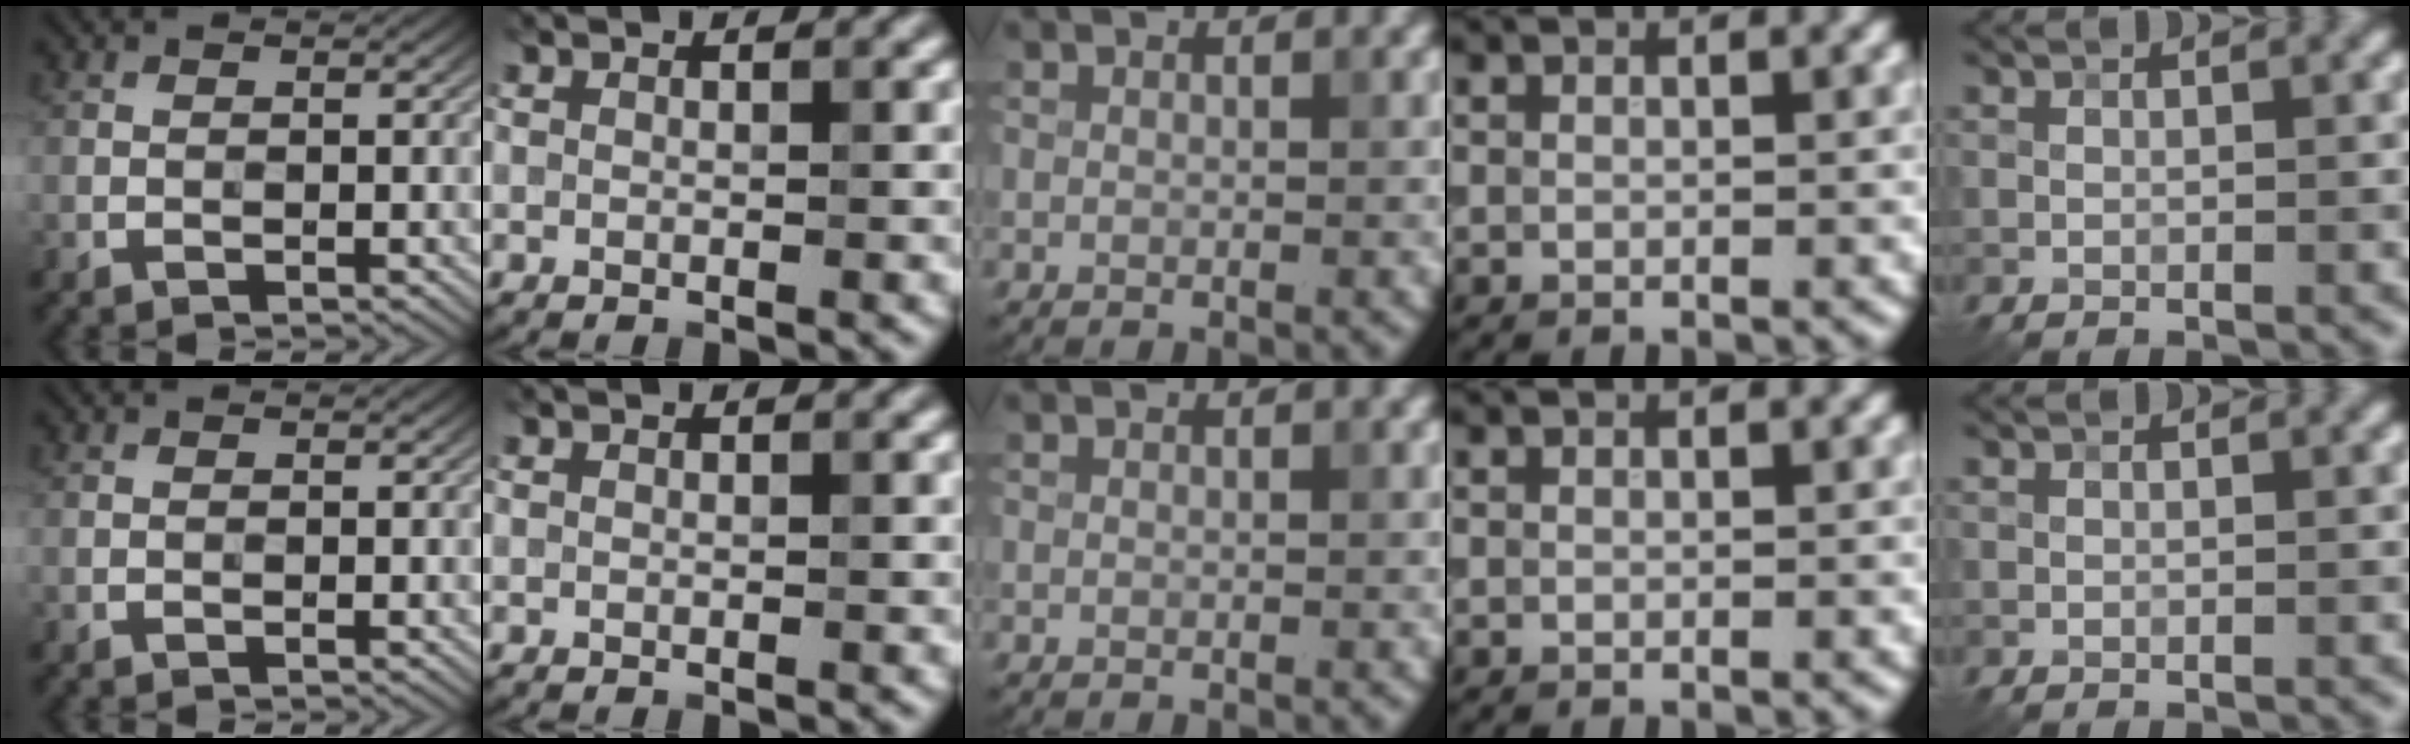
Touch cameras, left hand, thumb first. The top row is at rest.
{}